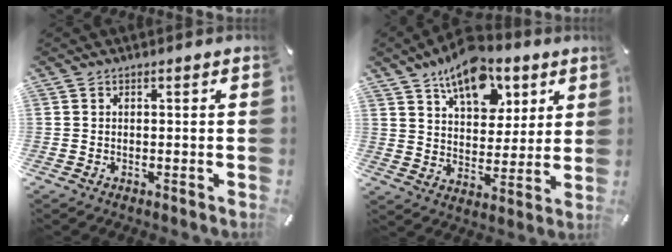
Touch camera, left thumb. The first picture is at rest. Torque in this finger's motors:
{"motor_torque": [0.92, 0.92, 1.48, -1.29, 0.25]}